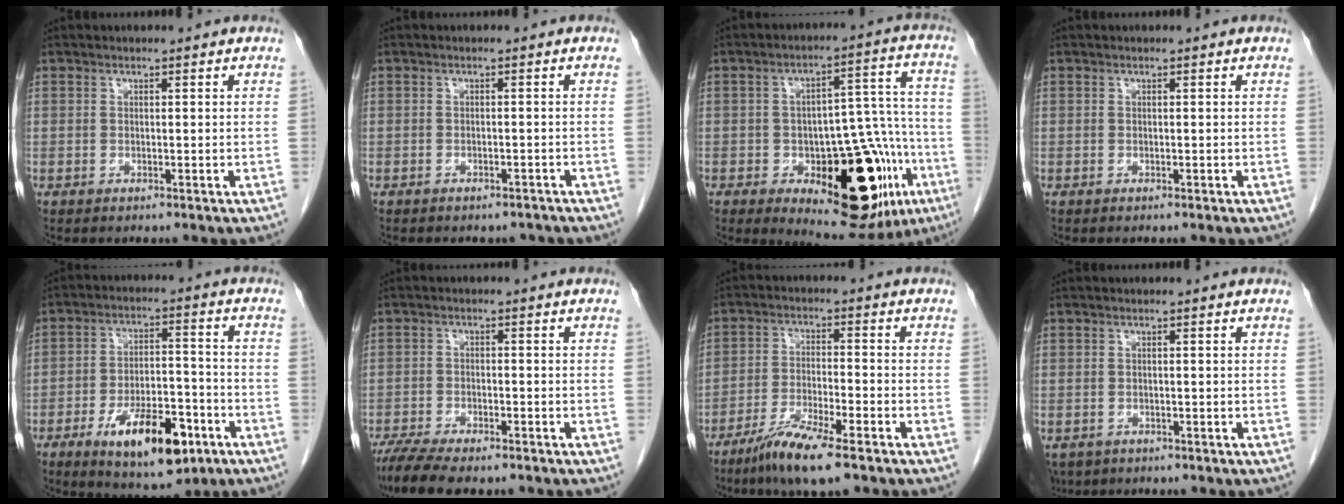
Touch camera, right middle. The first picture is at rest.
{"total": 4.9, "force": [-4.3, 2.0, 1.0], "torque": [-0.010, 0.006, -0.046]}
{"total": 23.2, "force": [-9.2, 8.1, 19.7], "torque": [-0.233, 0.016, -0.112]}
{"total": 0.0}
{"total": 13.5, "force": [-6.8, 5.1, 10.5], "torque": [-0.168, 0.000, -0.102]}
{"total": 9.5, "force": [-7.7, 2.3, 5.0], "torque": [-0.084, -0.013, -0.126]}
{"total": 8.9, "force": [-6.2, 0.7, 6.4], "torque": [-0.124, -0.022, -0.113]}
{"total": 3.7, "force": [-2.3, 2.7, 1.1], "torque": [-0.020, -0.003, -0.033]}